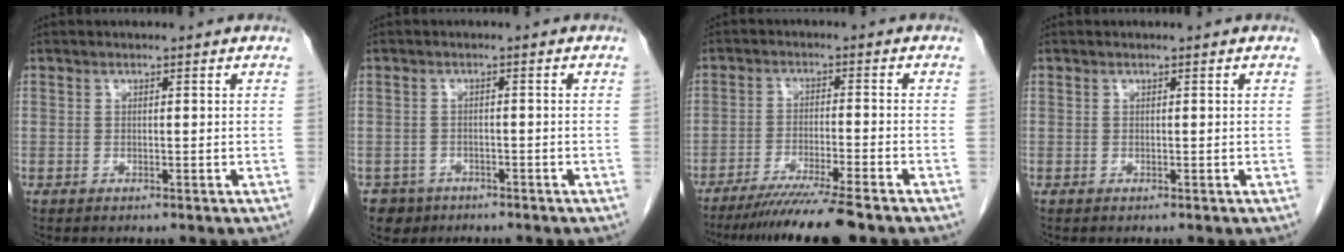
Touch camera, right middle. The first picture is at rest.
{"total": 3.8, "force": [-2.6, 2.7, 0.0], "torque": [0.001, 0.005, -0.041]}
{"total": 9.9, "force": [-8.1, -1.3, 5.6], "torque": [-0.080, -0.034, -0.131]}
{"total": 0.0}